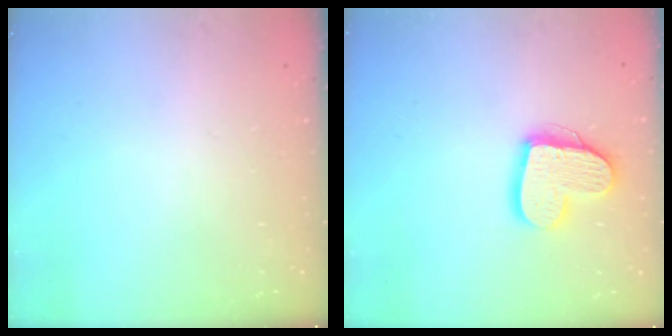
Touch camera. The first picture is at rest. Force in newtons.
{"total": 14.8, "press": 14.7, "slide": 1.3}